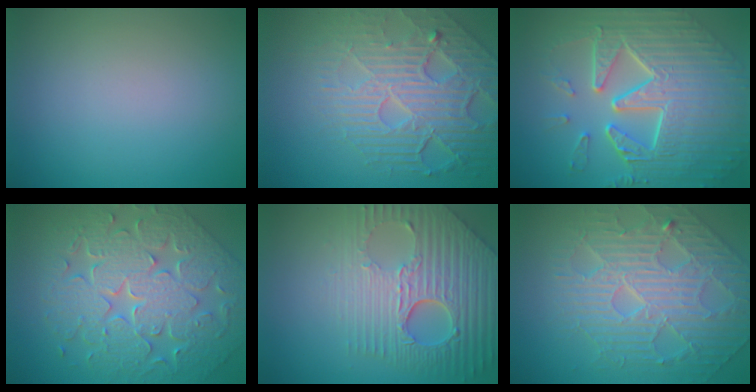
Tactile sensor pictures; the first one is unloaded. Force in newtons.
{"total": 8.2, "press": 5.7, "slide": 5.9}
{"total": 10.5, "press": 7.3, "slide": 7.5}
{"total": 8.1, "press": 6.8, "slide": 4.4}
{"total": 9.0, "press": 6.1, "slide": 6.7}
{"total": 5.9, "press": 5.2, "slide": 2.6}